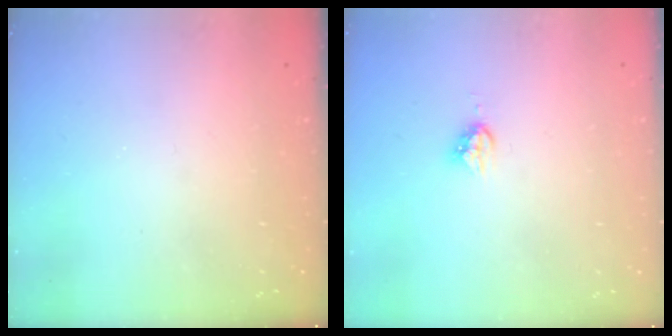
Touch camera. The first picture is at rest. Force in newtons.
{"total": 4.4, "press": 4.4, "slide": 0.1}